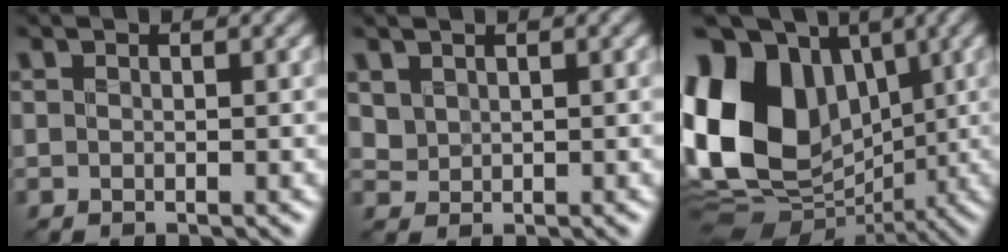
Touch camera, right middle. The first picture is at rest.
{"total": 2.4, "force": [1.1, 1.7, 1.3], "torque": [-0.054, 0.010, 0.031]}
{"total": 16.2, "force": [1.8, 11.9, 10.8], "torque": [-0.222, 0.019, 0.027]}